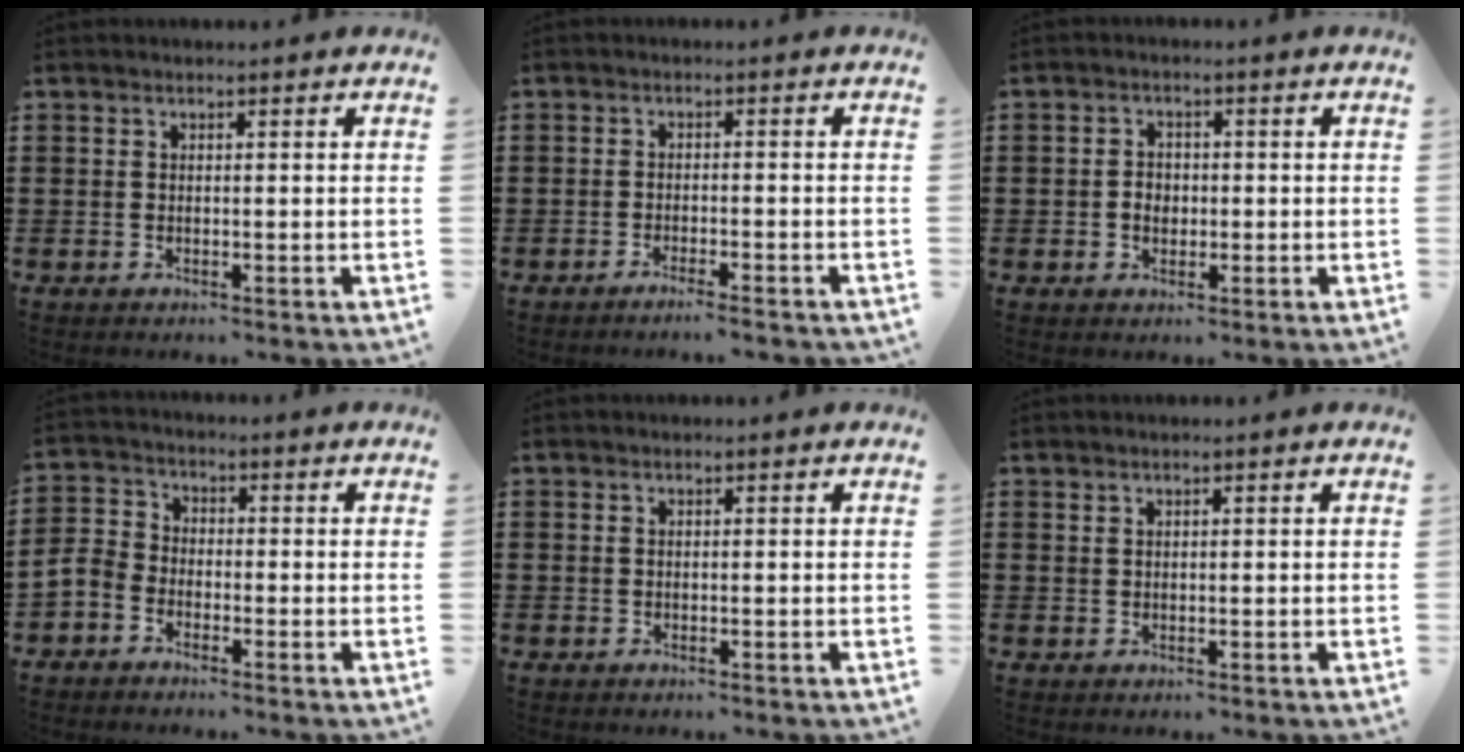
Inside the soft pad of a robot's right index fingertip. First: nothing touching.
{"total": 1.7, "force": [-1.6, -0.2, 0.6], "torque": [-0.011, 0.001, -0.030]}
{"total": 2.1, "force": [-0.4, 1.7, 1.0], "torque": [-0.024, 0.005, -0.011]}
{"total": 3.8, "force": [-3.0, 2.0, 1.1], "torque": [-0.048, 0.001, -0.069]}
{"total": 0.0}
{"total": 0.6, "force": [0.4, 0.4, 0.1], "torque": [-0.002, 0.002, 0.008]}